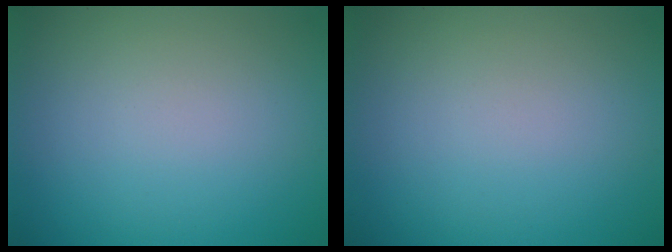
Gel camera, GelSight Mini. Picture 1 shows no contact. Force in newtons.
{"total": 0.0}